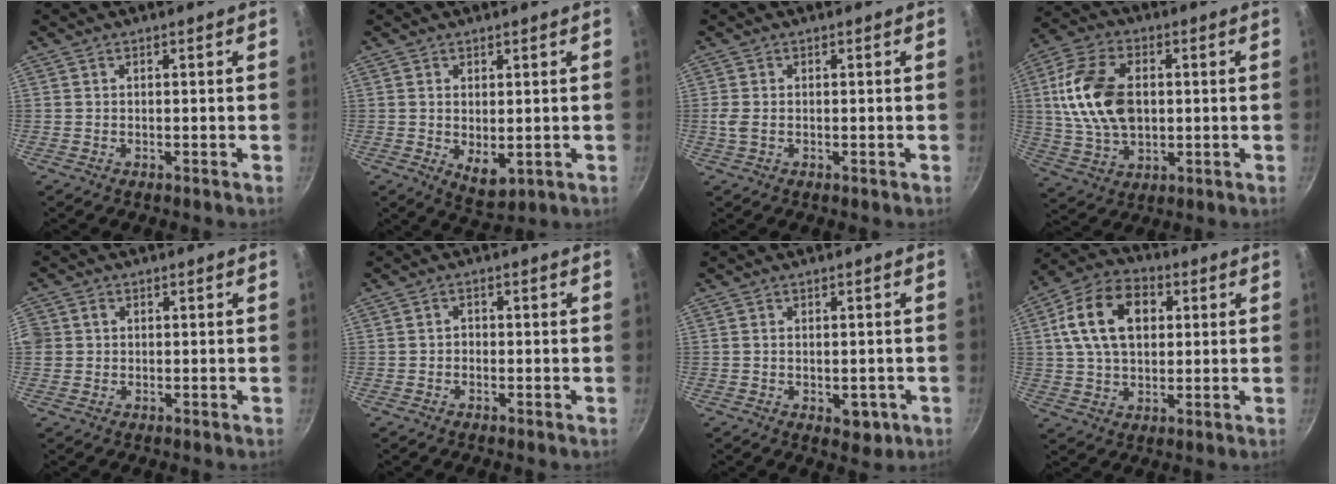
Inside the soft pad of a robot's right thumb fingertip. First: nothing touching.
{"total": 5.0, "force": [0.1, 2.9, 4.1], "torque": [-0.059, -0.016, 0.011]}
{"total": 1.9, "force": [-0.2, 0.9, 1.6], "torque": [-0.040, 0.000, -0.007]}
{"total": 16.3, "force": [1.7, 10.6, 12.2], "torque": [-0.223, 0.005, 0.032]}
{"total": 3.3, "force": [0.2, 3.1, 1.1], "torque": [-0.010, 0.005, -0.001]}
{"total": 1.1, "force": [-0.3, 0.9, 0.5], "torque": [-0.006, 0.004, -0.009]}
{"total": 4.3, "force": [-1.2, 2.6, 3.1], "torque": [-0.032, -0.001, -0.011]}
{"total": 15.3, "force": [3.7, 10.3, 10.7], "torque": [-0.172, 0.012, 0.051]}